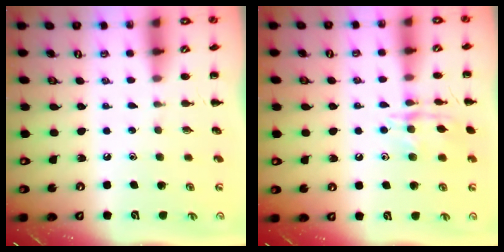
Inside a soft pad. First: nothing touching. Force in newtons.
{"total": 11.9, "press": 11.9, "slide": 0.6}